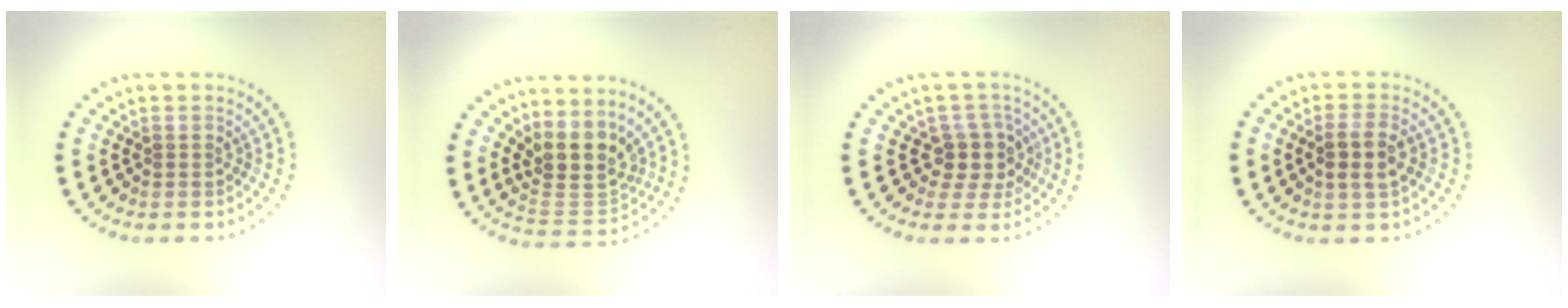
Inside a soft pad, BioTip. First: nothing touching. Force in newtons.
{"total": 4.3, "press": 3.6, "slide": 2.3}
{"total": 2.9, "press": 2.4, "slide": 1.6}
{"total": 2.7, "press": 2.5, "slide": 0.8}